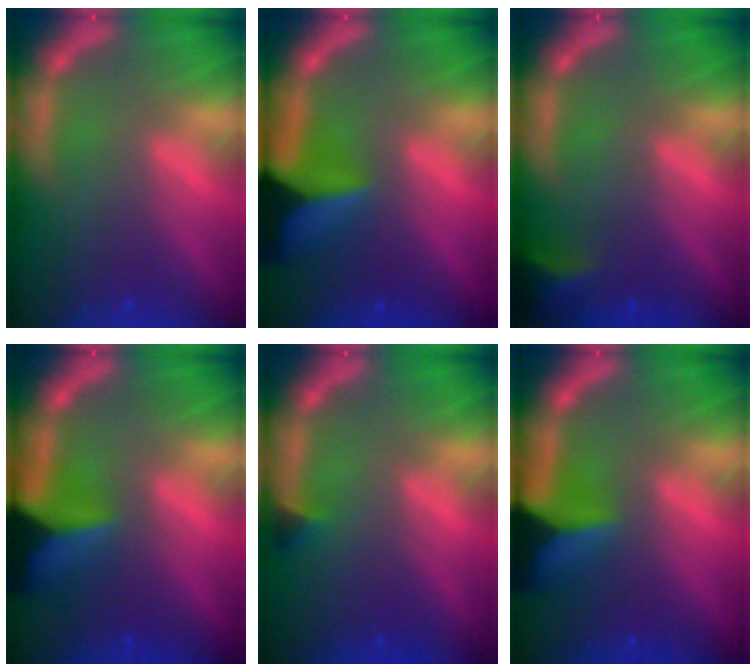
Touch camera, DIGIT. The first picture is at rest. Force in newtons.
{"total": 8.4}
{"total": 2.9}
{"total": 7.5}
{"total": 0.9}
{"total": 7.0}